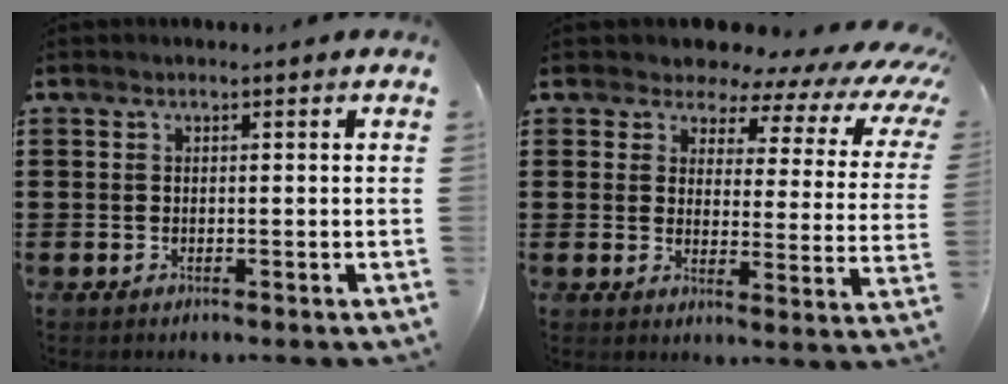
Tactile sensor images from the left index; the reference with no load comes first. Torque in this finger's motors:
{"motor_torque": [2.14, 0.00, 0.77, 0.01]}